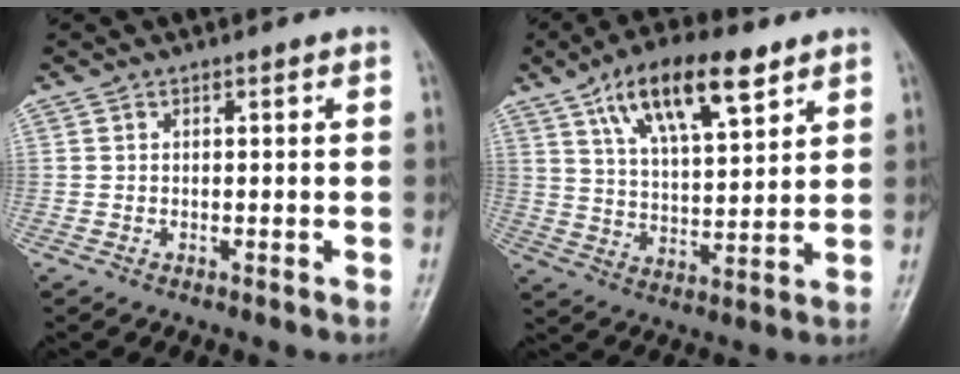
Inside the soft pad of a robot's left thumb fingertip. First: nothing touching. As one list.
[{"total": 15.5, "force": [8.6, 5.8, 11.5], "torque": [-0.171, -0.027, 0.152]}]